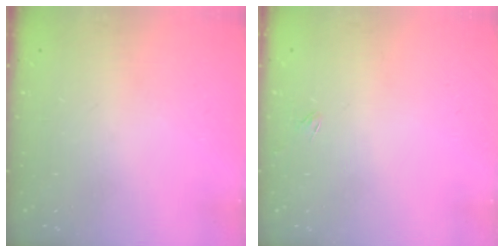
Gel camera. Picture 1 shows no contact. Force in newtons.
{"total": 1.8, "press": 1.7, "slide": 0.3}